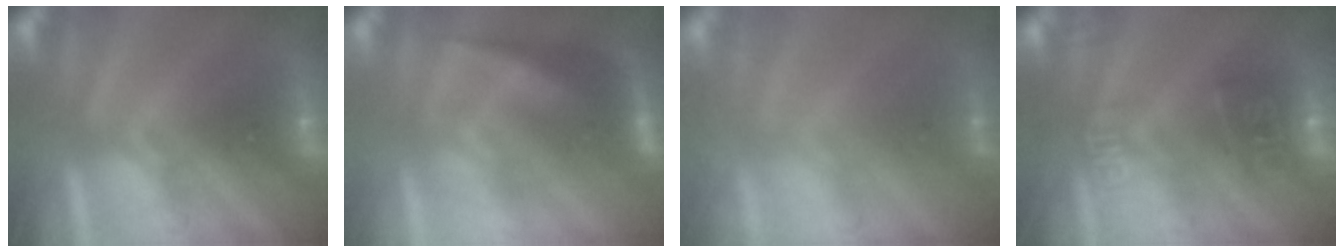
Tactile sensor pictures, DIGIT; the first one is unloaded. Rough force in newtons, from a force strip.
{"total": 2.9}
{"total": 2.3}
{"total": 10.8}